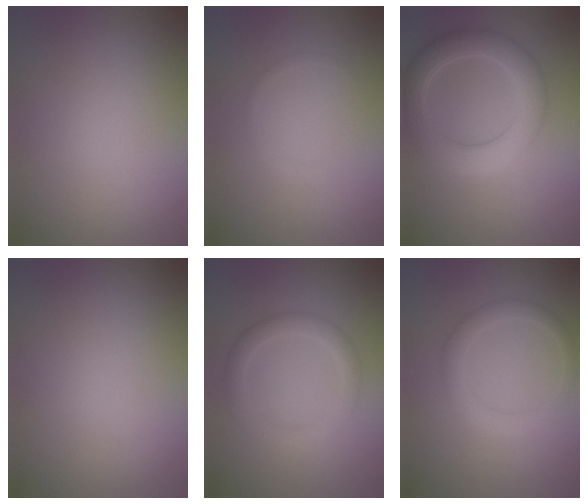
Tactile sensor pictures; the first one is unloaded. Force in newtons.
{"total": 0.5, "press": 0.5, "slide": 0.0}
{"total": 5.5, "press": 5.5, "slide": 0.4}
{"total": 0.0}
{"total": 2.7, "press": 2.6, "slide": 0.1}
{"total": 2.4, "press": 2.4, "slide": 0.2}